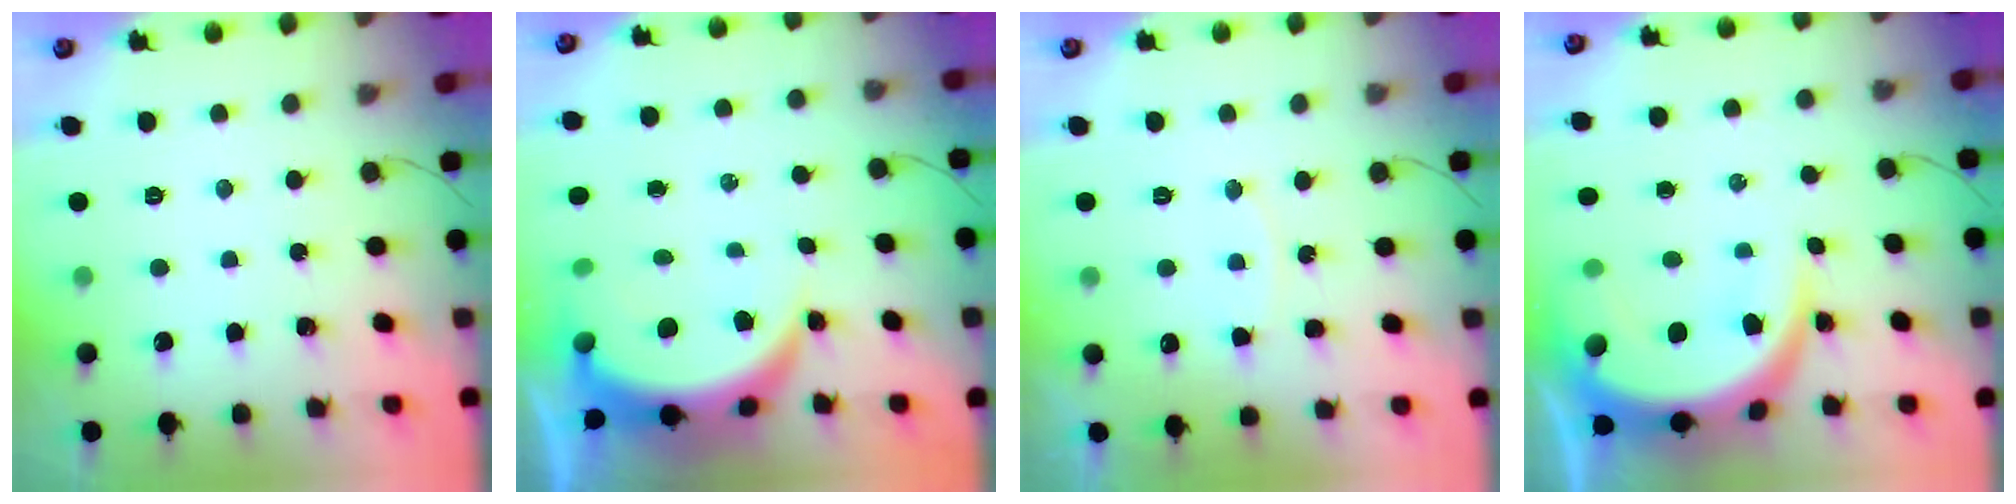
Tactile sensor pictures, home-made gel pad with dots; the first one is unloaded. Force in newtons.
{"total": 8.4, "press": 8.3, "slide": 1.0}
{"total": 6.0, "press": 6.0, "slide": 0.4}
{"total": 13.4, "press": 13.3, "slide": 1.5}